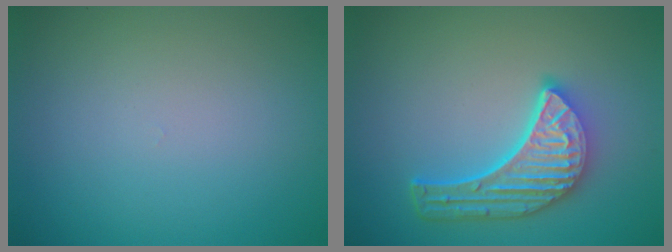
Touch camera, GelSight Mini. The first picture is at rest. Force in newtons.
{"total": 5.7, "press": 4.4, "slide": 3.6}